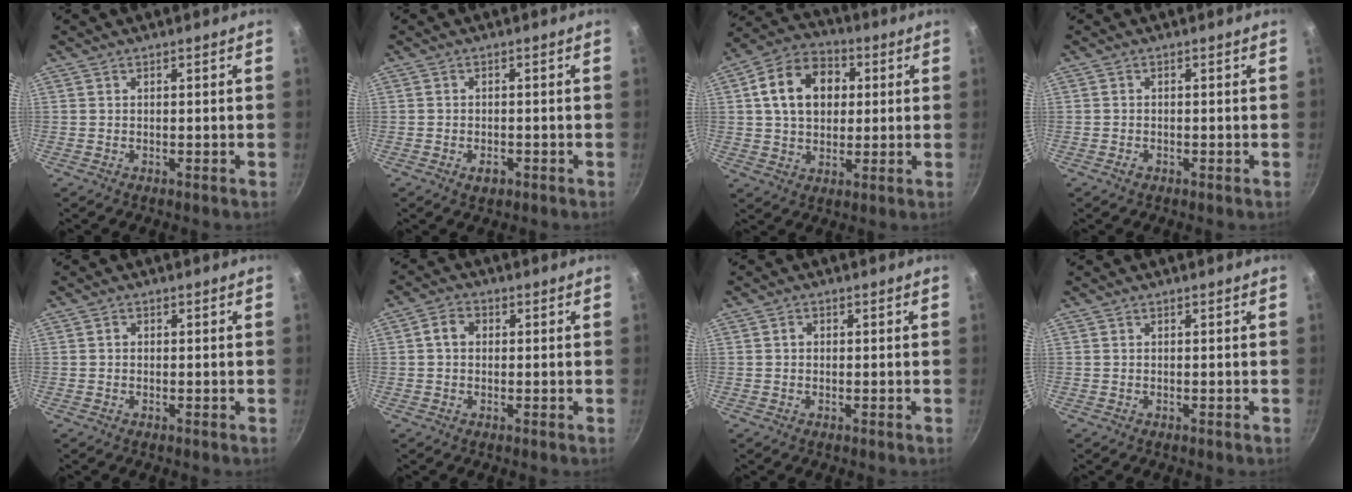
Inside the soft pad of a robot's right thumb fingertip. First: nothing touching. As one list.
[{"total": 2.5, "force": [-1.2, 1.5, 1.5], "torque": [-0.025, 0.007, -0.018]}, {"total": 14.0, "force": [2.9, 10.3, 9.0], "torque": [-0.129, 0.019, 0.035]}, {"total": 1.1, "force": [-0.7, 0.8, 0.5], "torque": [-0.009, 0.003, -0.012]}, {"total": 0.9, "force": [0.0, 0.8, 0.4], "torque": [-0.006, 0.005, -0.001]}, {"total": 3.7, "force": [0.4, 2.9, 2.2], "torque": [-0.031, 0.010, -0.001]}, {"total": 1.3, "force": [0.1, 1.1, 0.7], "torque": [-0.011, 0.006, 0.000]}, {"total": 0.0}]